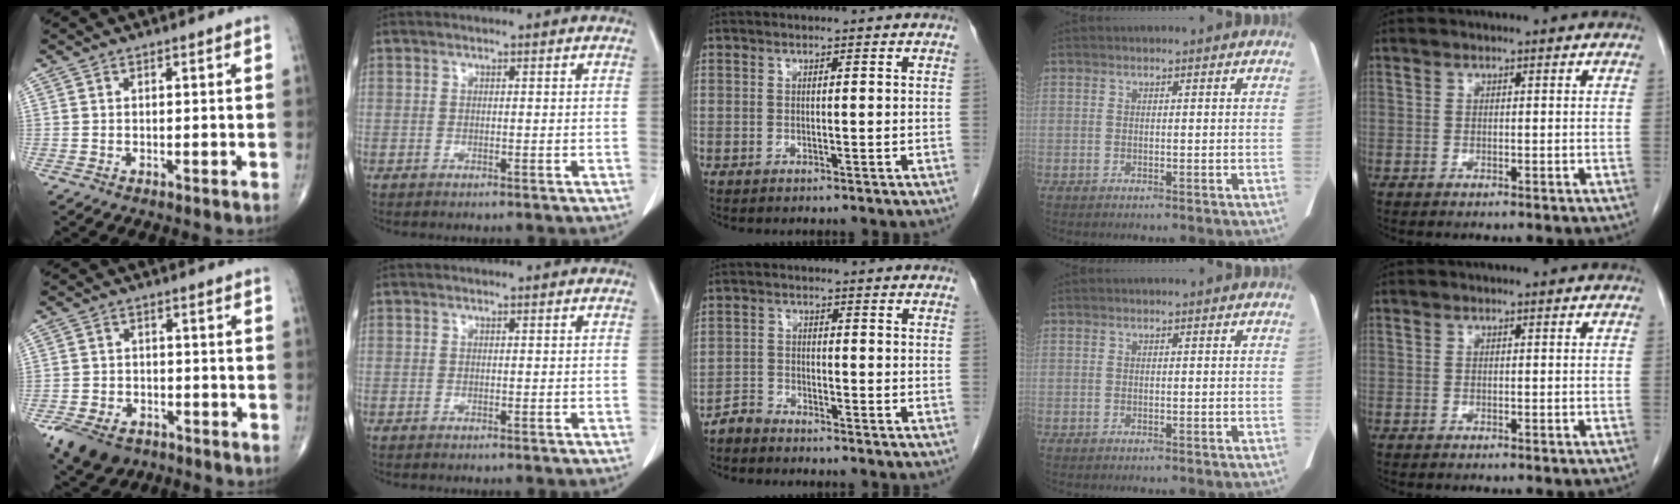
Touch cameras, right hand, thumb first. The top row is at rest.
{"thumb": {"total": 9.6, "force": [-5.9, 6.2, 4.4], "torque": [-0.081, 0.026, -0.095]}, "middle": {"total": 2.5, "force": [-2.4, 0.5, -0.2], "torque": [0.006, -0.004, -0.049]}}